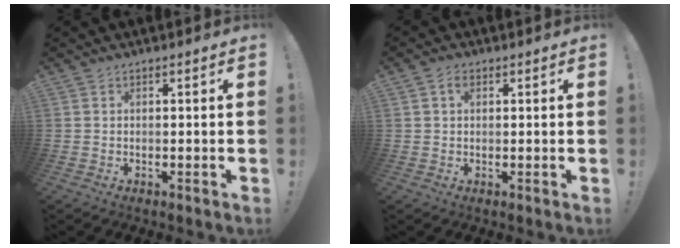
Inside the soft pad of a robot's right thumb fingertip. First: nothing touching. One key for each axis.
{"total": 2.2, "fx": 0.8, "fy": 1.5, "fz": 1.3, "tx": -0.015, "ty": 0.000, "tz": 0.012}